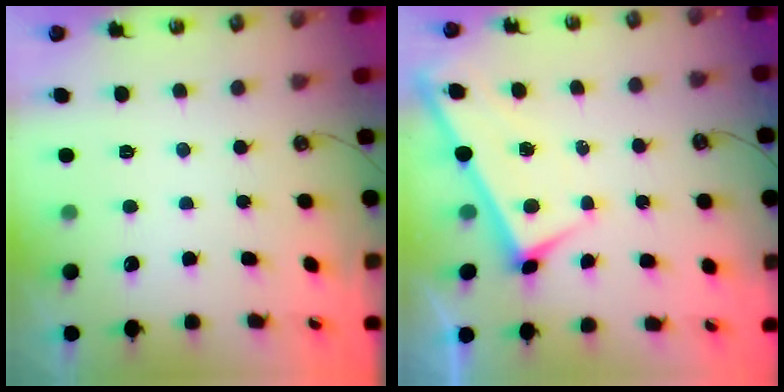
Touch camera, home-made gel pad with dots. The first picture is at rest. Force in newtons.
{"total": 1.4, "press": 1.3, "slide": 0.3}